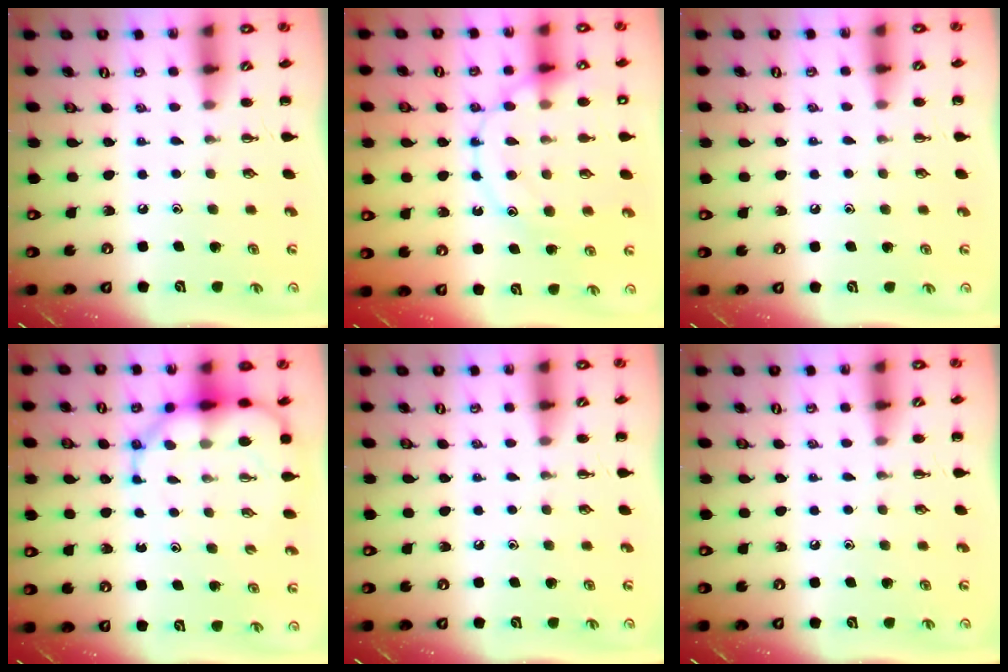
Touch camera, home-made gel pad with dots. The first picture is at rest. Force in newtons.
{"total": 15.7, "press": 15.7, "slide": 1.2}
{"total": 3.4, "press": 3.3, "slide": 1.0}
{"total": 10.3, "press": 9.9, "slide": 3.1}
{"total": 0.0}
{"total": 0.0}